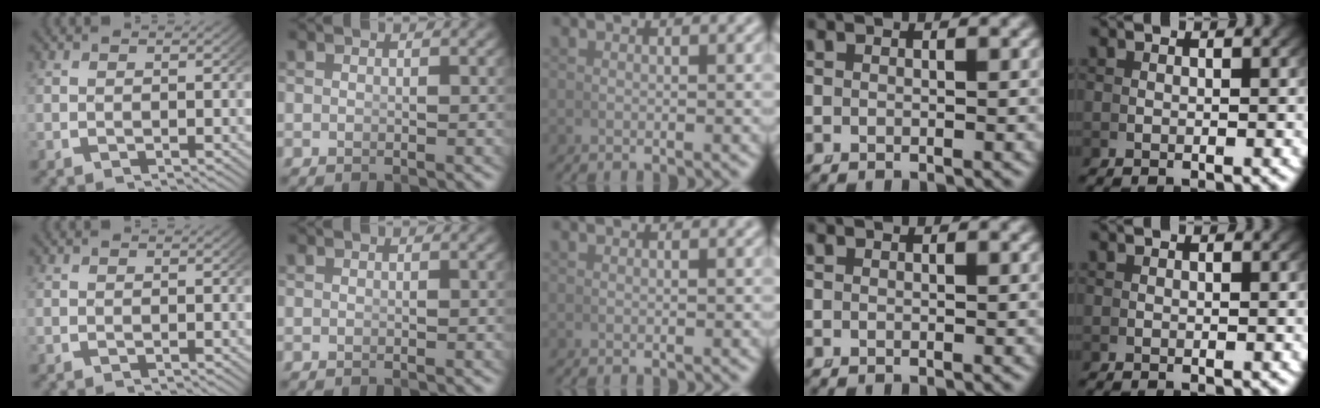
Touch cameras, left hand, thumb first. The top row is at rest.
{}